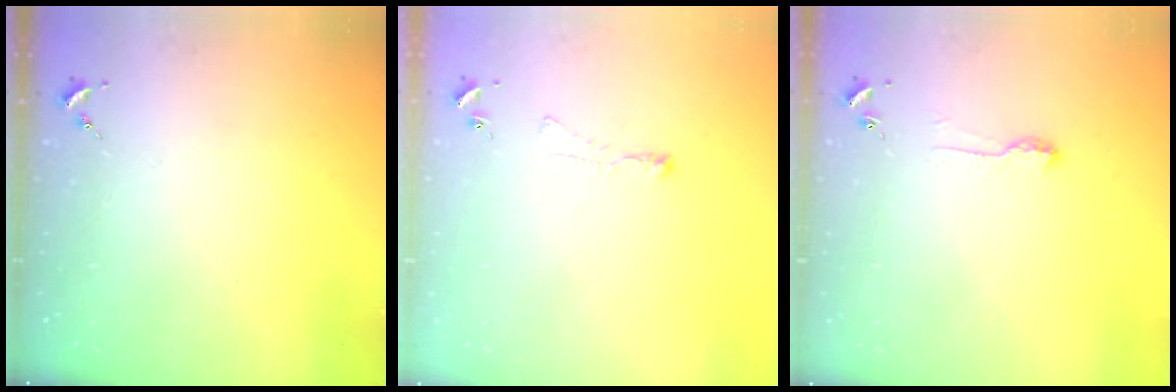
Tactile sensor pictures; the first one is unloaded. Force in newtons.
{"total": 2.7, "press": 2.6, "slide": 0.7}
{"total": 6.1, "press": 6.1, "slide": 0.6}